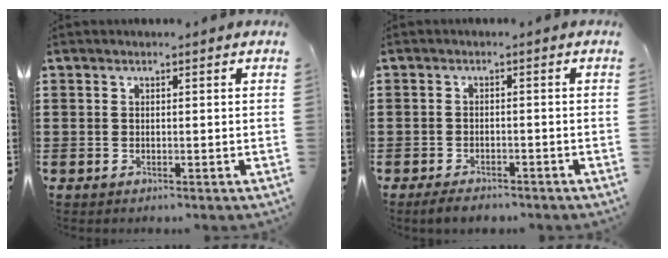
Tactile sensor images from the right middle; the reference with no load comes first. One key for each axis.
{"total": 2.2, "fx": -2.0, "fy": 0.5, "fz": 0.6, "tx": -0.016, "ty": 0.000, "tz": -0.040}